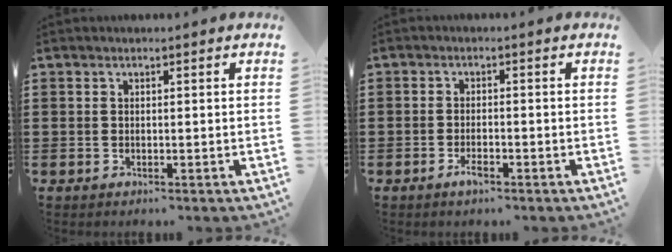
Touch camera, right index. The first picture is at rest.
{"total": 2.3, "force": [-1.4, 0.6, 1.7], "torque": [-0.036, -0.004, -0.028]}